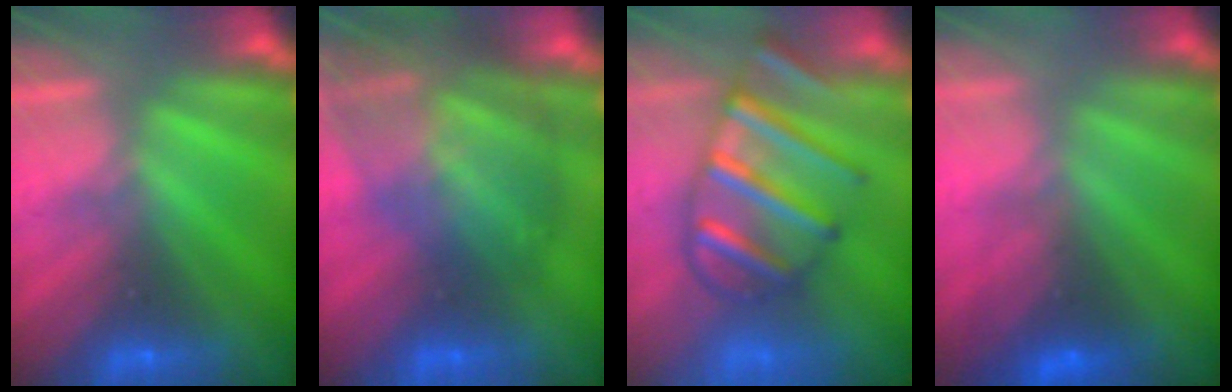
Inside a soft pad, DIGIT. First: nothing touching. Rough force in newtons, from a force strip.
{"total": 10.8}
{"total": 7.5}
{"total": 2.9}